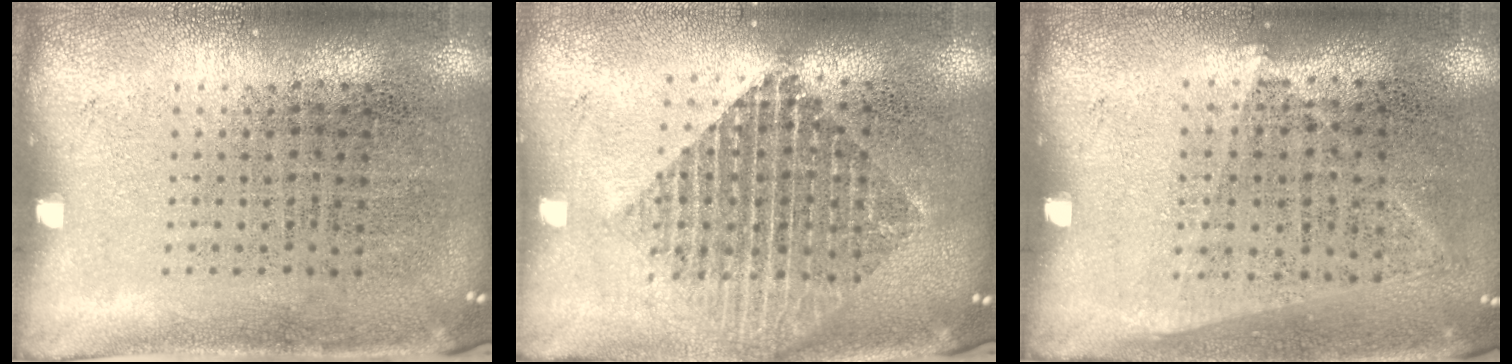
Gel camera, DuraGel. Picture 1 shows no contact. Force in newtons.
{"total": 2.1, "press": 1.7, "slide": 1.2}
{"total": 1.0, "press": 0.9, "slide": 0.4}